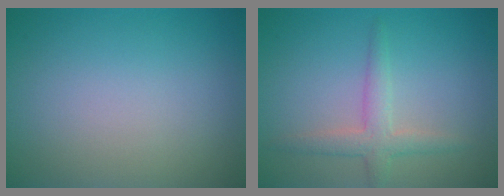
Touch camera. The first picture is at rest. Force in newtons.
{"total": 2.6, "press": 2.6, "slide": 0.0}